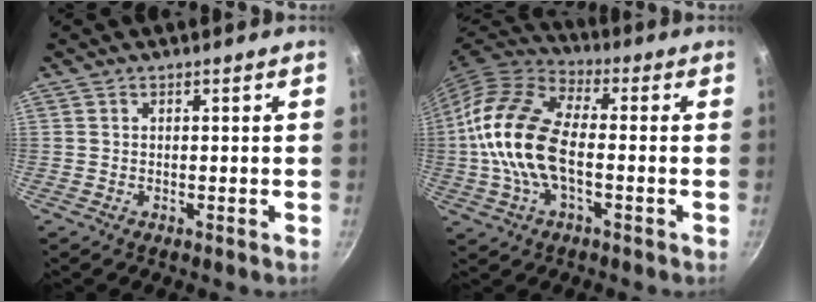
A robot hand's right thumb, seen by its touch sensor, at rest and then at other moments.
{"total": 17.1, "force": [-1.5, 8.9, 14.5], "torque": [-0.274, 0.032, -0.045]}